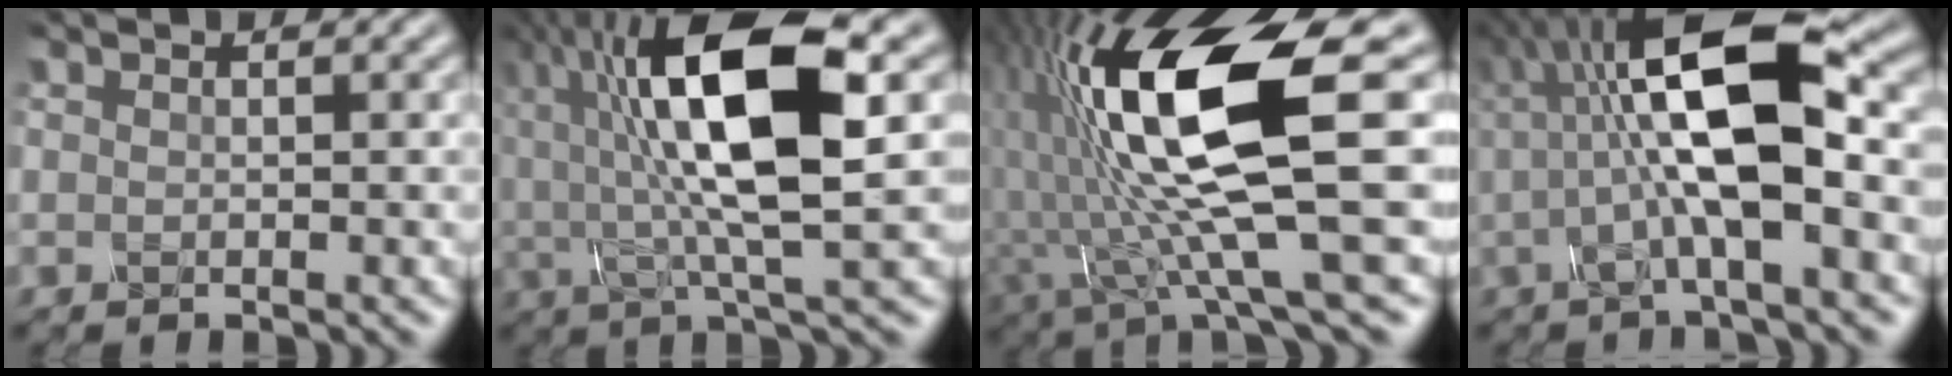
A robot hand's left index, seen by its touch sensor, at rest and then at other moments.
{"total": 12.5, "force": [2.7, 4.0, 11.5], "torque": [-0.213, 0.011, 0.043]}
{"total": 13.2, "force": [1.8, 3.2, 12.7], "torque": [-0.232, -0.005, 0.036]}
{"total": 11.0, "force": [1.3, 3.3, 10.4], "torque": [-0.184, 0.013, 0.016]}